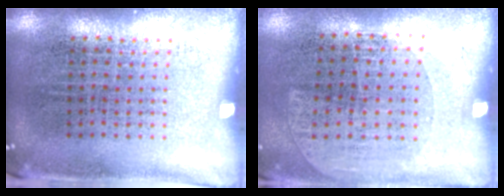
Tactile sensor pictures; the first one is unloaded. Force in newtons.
{"total": 1.2, "press": 1.0, "slide": 0.7}